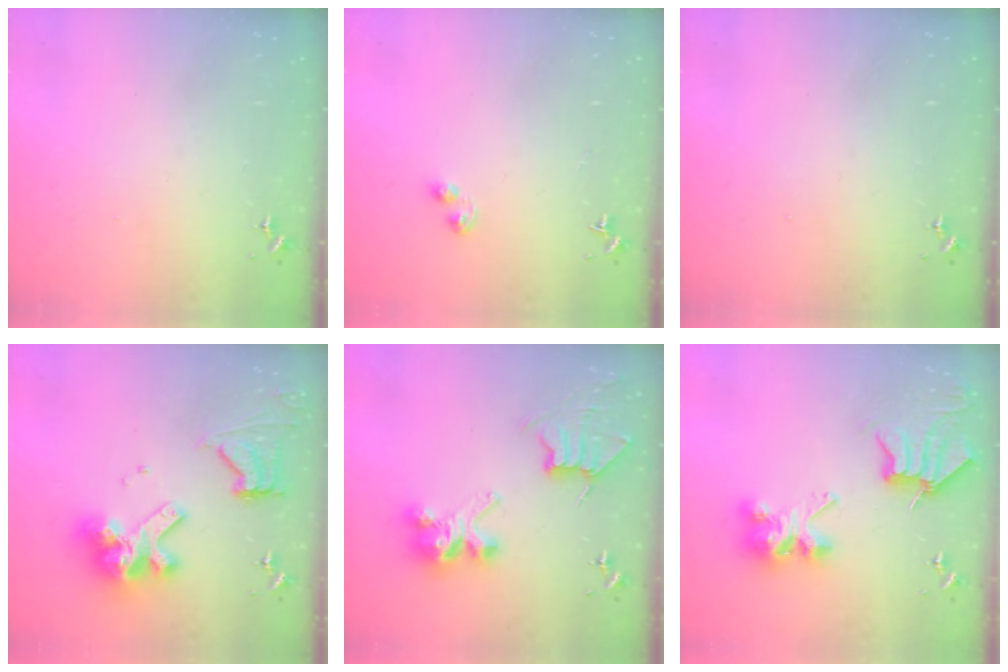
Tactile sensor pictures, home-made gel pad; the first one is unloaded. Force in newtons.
{"total": 2.7, "press": 2.7, "slide": 0.4}
{"total": 0.0}
{"total": 17.2, "press": 17.2, "slide": 1.5}
{"total": 9.4, "press": 9.4, "slide": 0.7}
{"total": 9.7, "press": 9.6, "slide": 1.1}